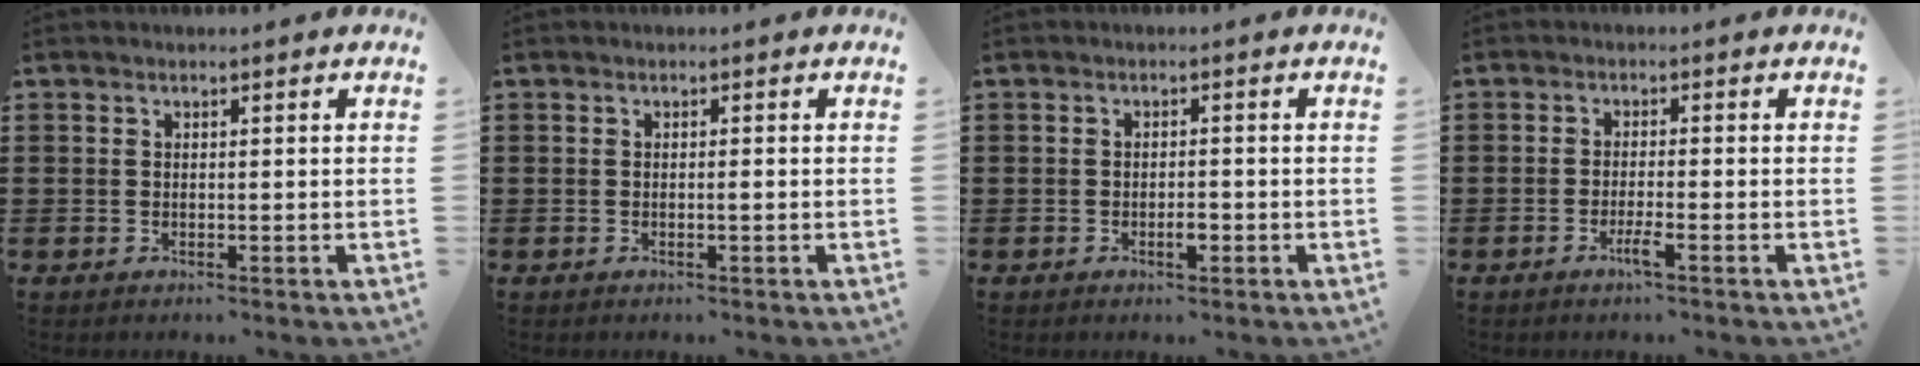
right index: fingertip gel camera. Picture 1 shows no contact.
{"total": 0.7, "force": [-0.2, 0.0, 0.7], "torque": [-0.013, -0.004, -0.004]}
{"total": 2.0, "force": [-0.8, 0.7, 1.7], "torque": [-0.032, 0.001, -0.014]}
{"total": 2.3, "force": [-1.4, 0.1, 1.9], "torque": [-0.038, -0.004, -0.027]}